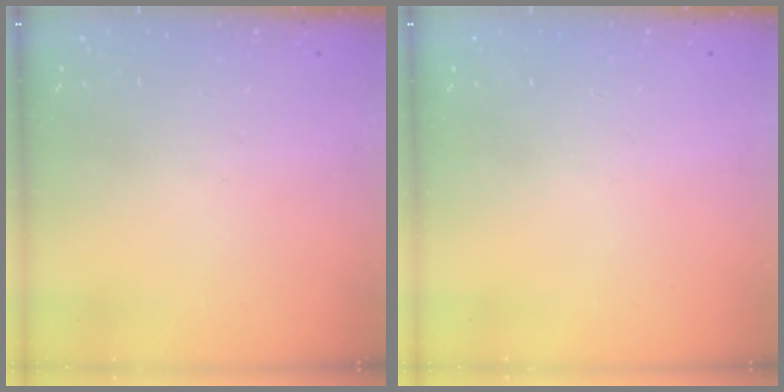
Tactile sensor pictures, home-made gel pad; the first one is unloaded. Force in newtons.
{"total": 0.0}